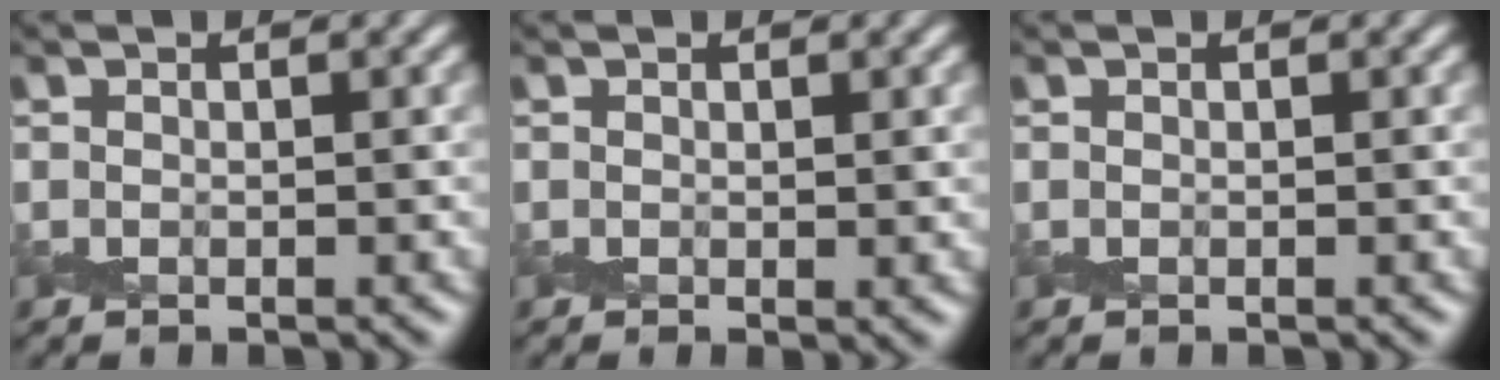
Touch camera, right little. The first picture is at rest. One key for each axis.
{"total": 0.6, "fx": 0.1, "fy": 0.2, "fz": 0.5, "tx": -0.004, "ty": -0.002, "tz": 0.001}
{"total": 0.0}